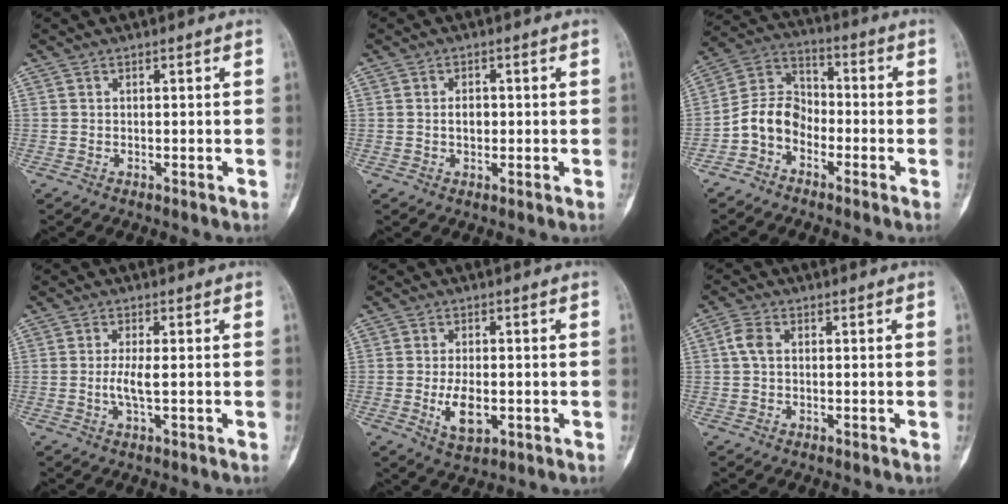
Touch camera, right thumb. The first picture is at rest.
{"total": 2.3, "force": [0.0, 1.5, 1.7], "torque": [-0.020, 0.002, -0.002]}
{"total": 8.5, "force": [-3.8, 6.3, 4.3], "torque": [-0.069, 0.053, -0.087]}
{"total": 3.3, "force": [-0.3, 0.6, 3.2], "torque": [-0.075, -0.006, -0.006]}
{"total": 6.4, "force": [-1.3, 3.4, 5.3], "torque": [-0.089, -0.006, -0.016]}
{"total": 3.1, "force": [0.3, 2.1, 2.3], "torque": [-0.049, 0.009, 0.002]}